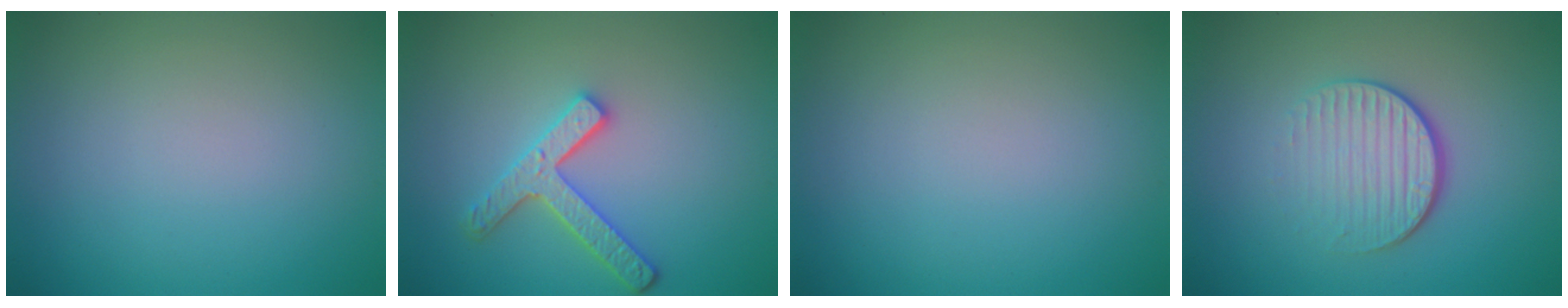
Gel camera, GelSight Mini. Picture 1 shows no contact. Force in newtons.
{"total": 3.4, "press": 3.1, "slide": 1.4}
{"total": 0.0}
{"total": 4.0, "press": 2.6, "slide": 3.1}